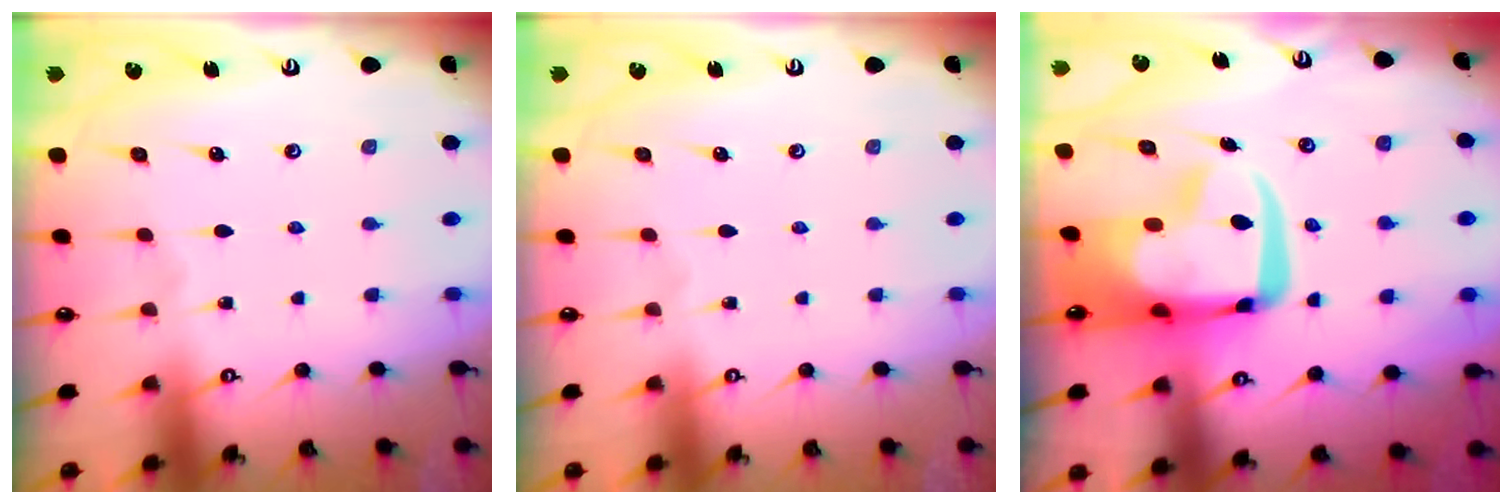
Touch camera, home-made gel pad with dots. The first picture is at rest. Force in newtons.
{"total": 0.0}
{"total": 16.9, "press": 16.7, "slide": 2.7}